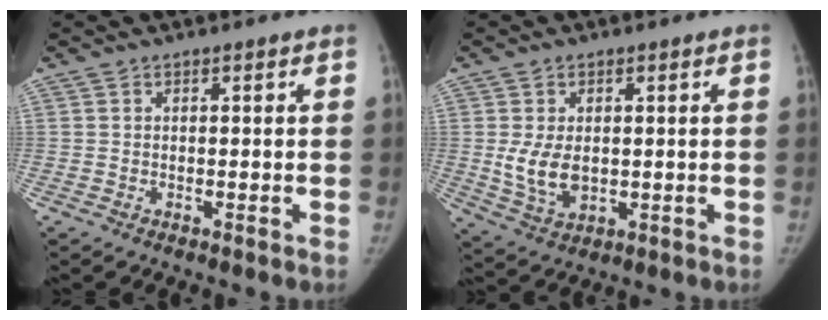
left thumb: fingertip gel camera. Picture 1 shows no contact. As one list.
[{"total": 7.0, "force": [0.2, 4.3, 5.5], "torque": [-0.101, -0.011, 0.015]}]